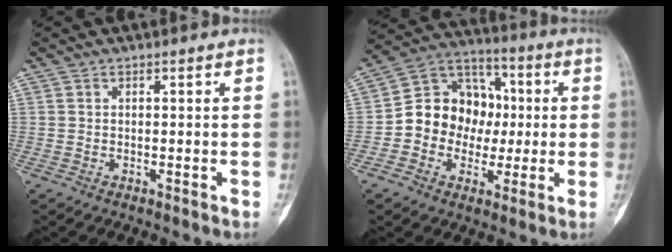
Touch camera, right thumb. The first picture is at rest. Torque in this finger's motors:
{"motor_torque": [0.82, 0.85, 0.55, -0.52, 0.08]}